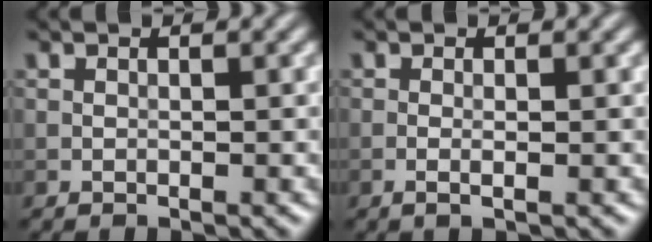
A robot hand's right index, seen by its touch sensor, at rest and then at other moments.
{"total": 1.0, "force": [-0.2, 0.1, 0.9], "torque": [-0.017, -0.003, -0.004]}